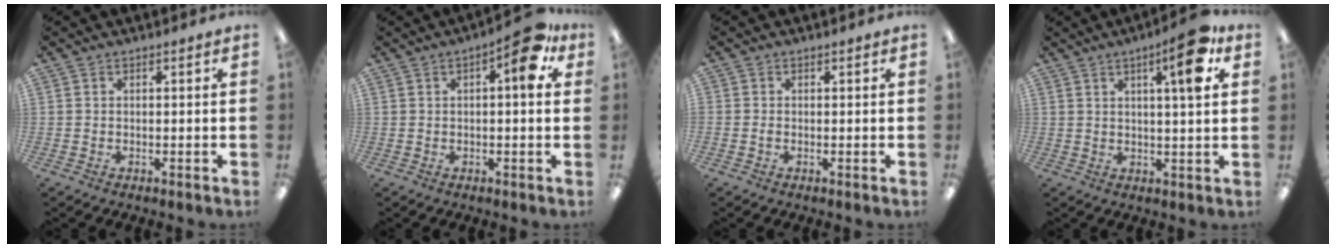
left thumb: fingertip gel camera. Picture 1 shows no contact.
{"total": 8.6, "force": [3.4, 2.8, 7.4], "torque": [-0.095, -0.013, 0.048]}
{"total": 0.6, "force": [-0.3, 0.5, 0.3], "torque": [-0.006, 0.002, -0.007]}
{"total": 9.9, "force": [4.7, 1.9, 8.5], "torque": [-0.126, -0.011, 0.067]}